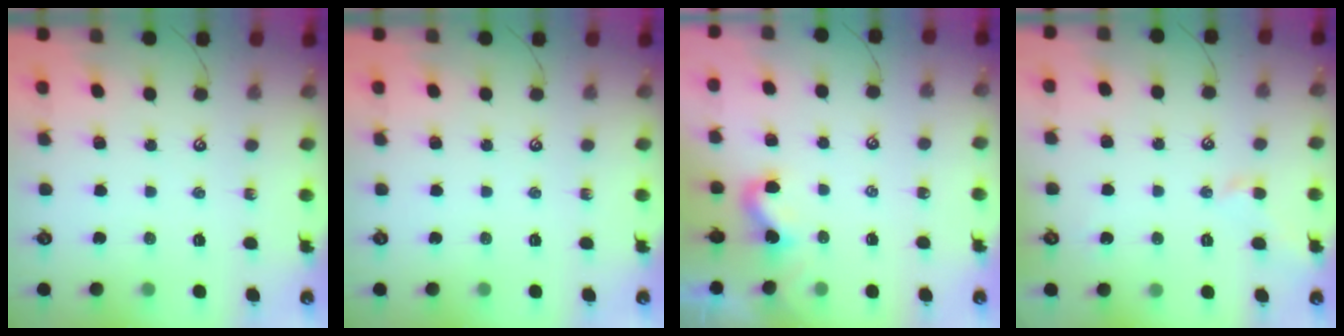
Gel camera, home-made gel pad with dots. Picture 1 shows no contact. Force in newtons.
{"total": 0.0}
{"total": 2.9, "press": 2.9, "slide": 0.4}
{"total": 0.7, "press": 0.7, "slide": 0.2}